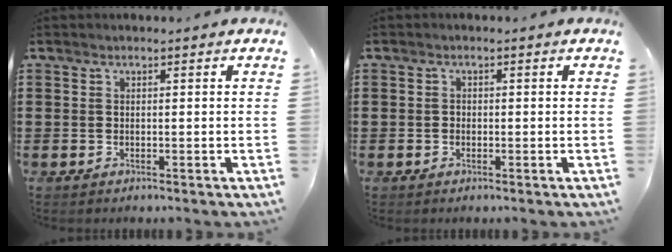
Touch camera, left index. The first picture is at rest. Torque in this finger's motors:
{"motor_torque": [-0.16, 0.17, -0.04, -0.01]}